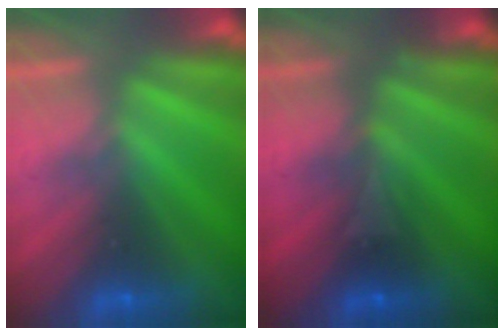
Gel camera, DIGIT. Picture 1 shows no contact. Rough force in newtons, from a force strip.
{"total": 2.9}